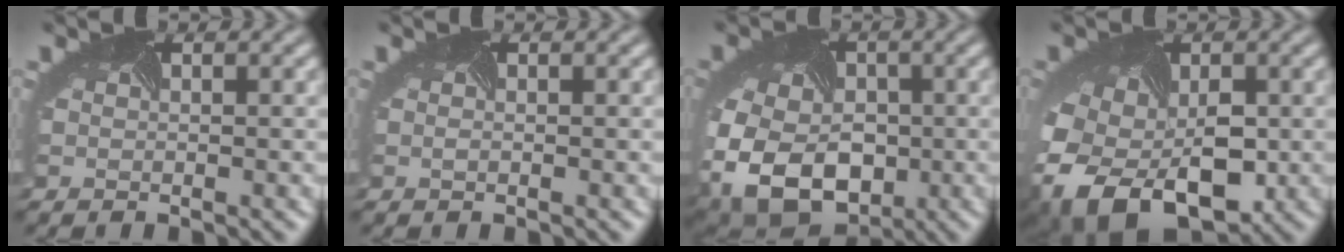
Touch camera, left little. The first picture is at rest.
{"total": 0.0}
{"total": 12.5, "force": [-3.0, 9.2, 8.0], "torque": [-0.147, -0.045, -0.028]}
{"total": 11.3, "force": [-4.0, 7.6, 7.4], "torque": [-0.155, -0.034, -0.058]}